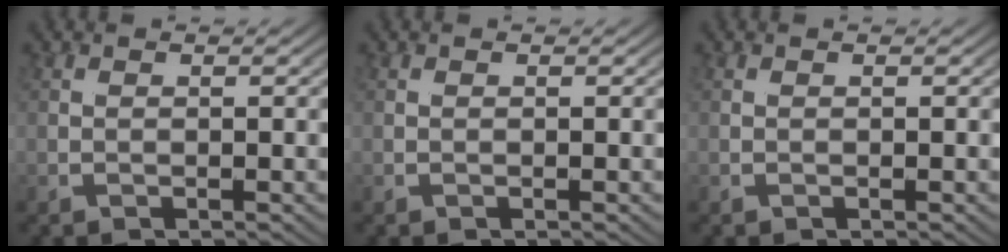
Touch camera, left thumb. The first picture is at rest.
{"total": 0.0}
{"total": 0.0}